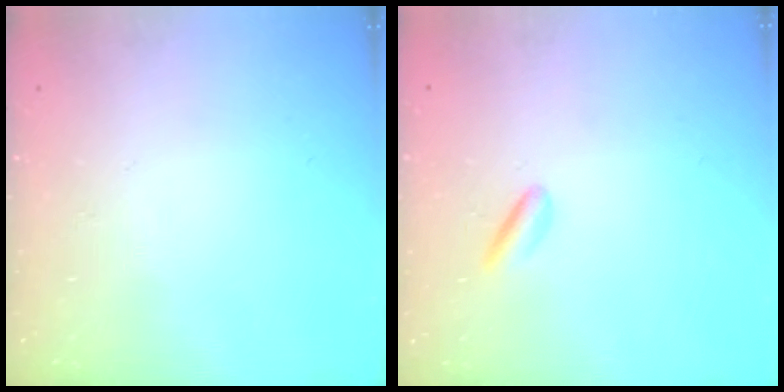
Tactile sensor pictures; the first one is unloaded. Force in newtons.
{"total": 2.5, "press": 2.4, "slide": 0.8}